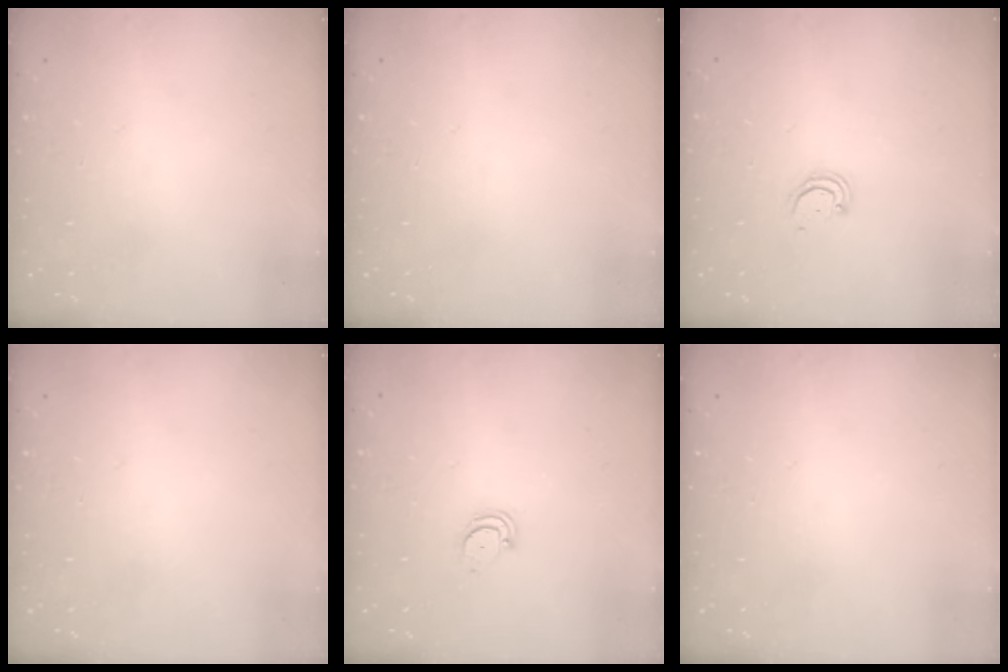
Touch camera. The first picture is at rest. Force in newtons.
{"total": 0.0}
{"total": 2.4, "press": 2.4, "slide": 0.2}
{"total": 0.0}
{"total": 2.6, "press": 2.6, "slide": 0.2}
{"total": 0.0}